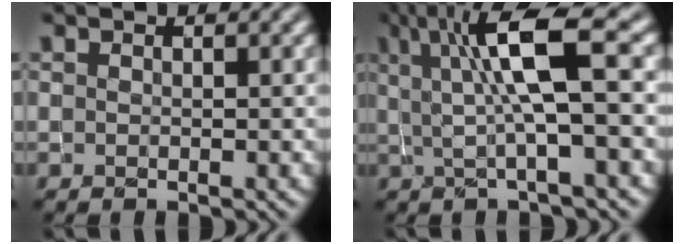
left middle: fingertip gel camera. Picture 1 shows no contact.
{"total": 7.5, "force": [1.6, 1.6, 7.1], "torque": [-0.124, 0.004, 0.024]}